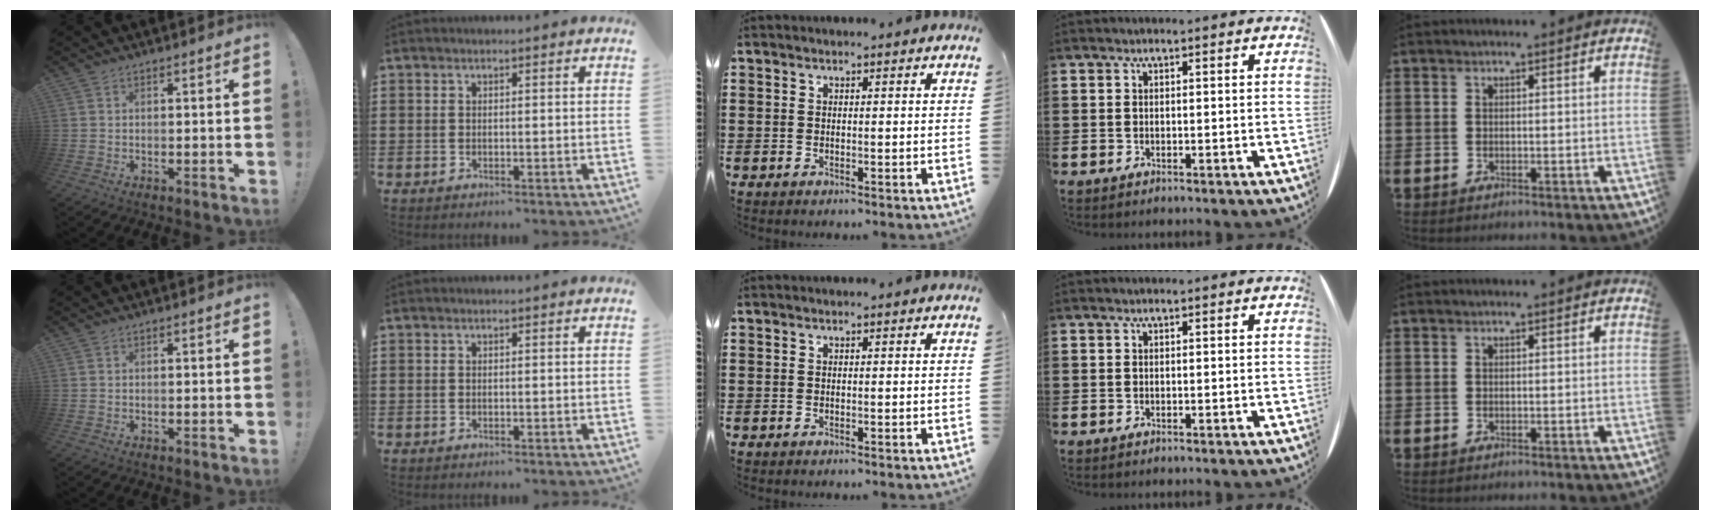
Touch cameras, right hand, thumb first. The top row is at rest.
{}